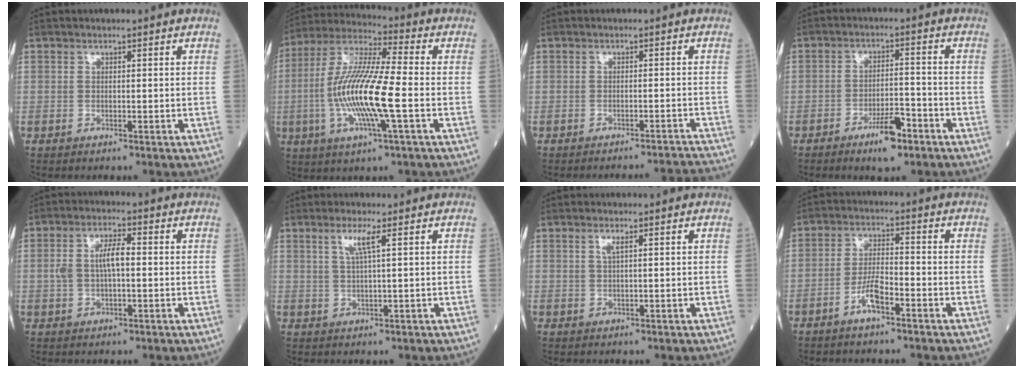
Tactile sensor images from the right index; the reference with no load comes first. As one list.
[{"total": 15.1, "force": [-2.8, 1.3, 14.8], "torque": [-0.299, -0.005, -0.058]}, {"total": 7.4, "force": [-7.2, -1.6, 0.3], "torque": [0.011, -0.008, -0.084]}, {"total": 5.9, "force": [-3.8, 1.4, 4.3], "torque": [-0.070, 0.000, -0.062]}, {"total": 5.2, "force": [0.3, 1.8, 4.8], "torque": [-0.106, 0.015, 0.006]}, {"total": 3.2, "force": [1.5, -0.4, 2.8], "torque": [-0.062, 0.000, 0.029]}, {"total": 1.4, "force": [0.7, 0.0, 1.2], "torque": [-0.030, 0.001, 0.013]}, {"total": 4.6, "force": [-2.6, 0.9, 3.7], "torque": [-0.072, 0.006, -0.052]}]